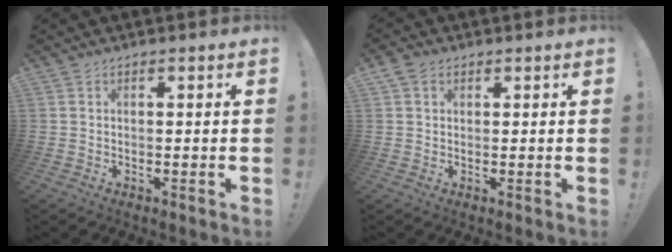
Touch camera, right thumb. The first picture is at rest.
{"total": 2.8, "force": [1.3, 2.1, 1.3], "torque": [-0.027, 0.002, 0.025]}